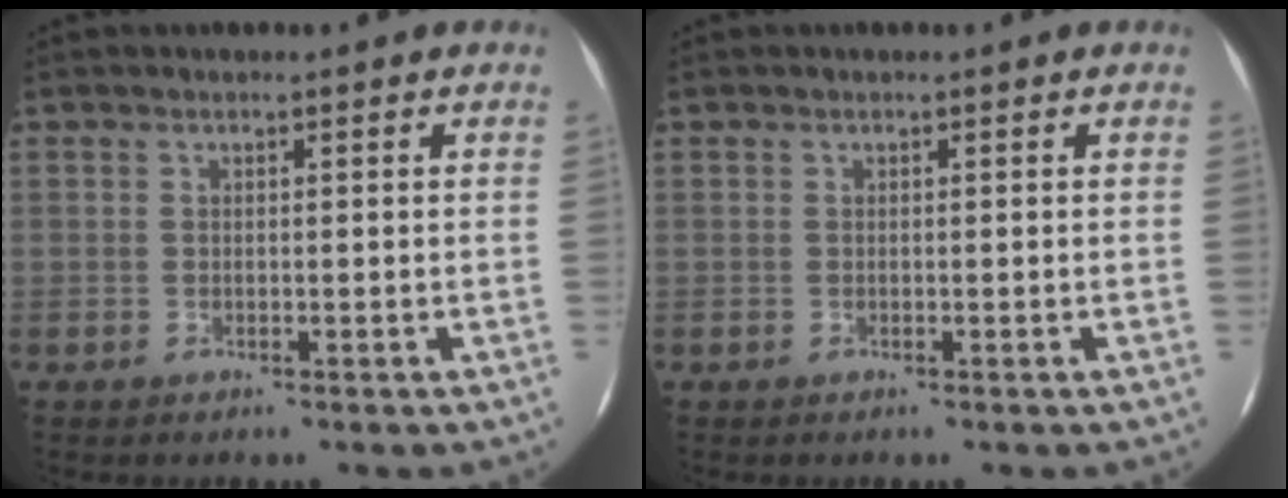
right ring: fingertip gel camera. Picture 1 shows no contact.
{"total": 0.0}